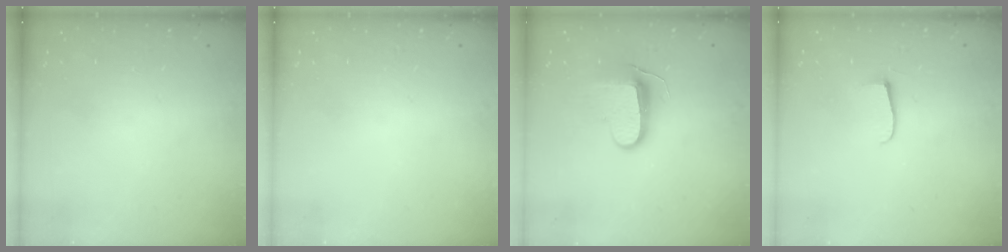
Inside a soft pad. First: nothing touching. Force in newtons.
{"total": 0.0}
{"total": 9.2, "press": 9.2, "slide": 0.9}
{"total": 5.1, "press": 5.0, "slide": 0.6}